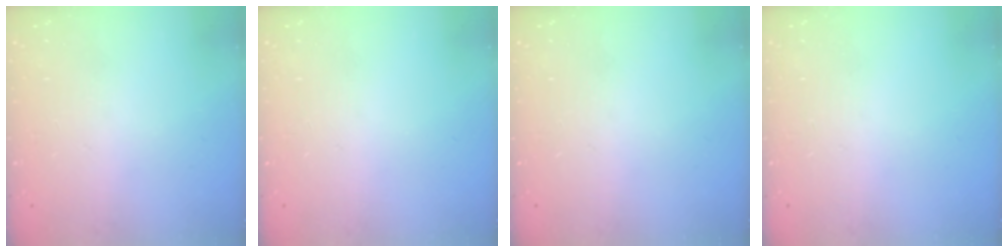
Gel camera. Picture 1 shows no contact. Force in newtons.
{"total": 0.0}
{"total": 0.0}
{"total": 0.0}